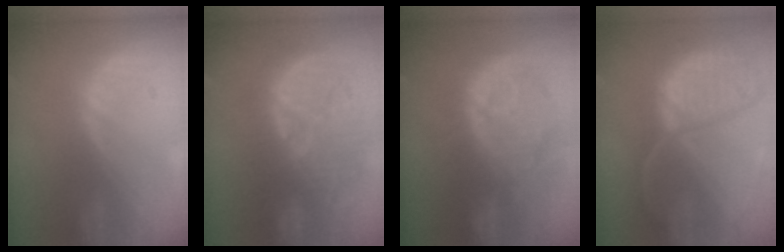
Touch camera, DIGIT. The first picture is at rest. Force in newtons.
{"total": 12.8, "press": 12.1, "slide": 4.2}
{"total": 12.6, "press": 11.2, "slide": 5.8}
{"total": 12.0, "press": 9.9, "slide": 6.7}